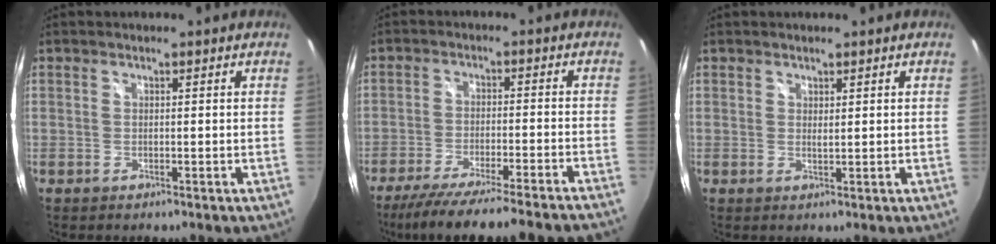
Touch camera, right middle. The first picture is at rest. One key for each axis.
{"total": 17.6, "fx": -15.4, "fy": -0.6, "fz": 8.5, "tx": -0.154, "ty": -0.043, "tz": -0.229}
{"total": 0.8, "fx": 0.8, "fy": 0.0, "fz": 0.3, "tx": -0.004, "ty": -0.001, "tz": 0.012}